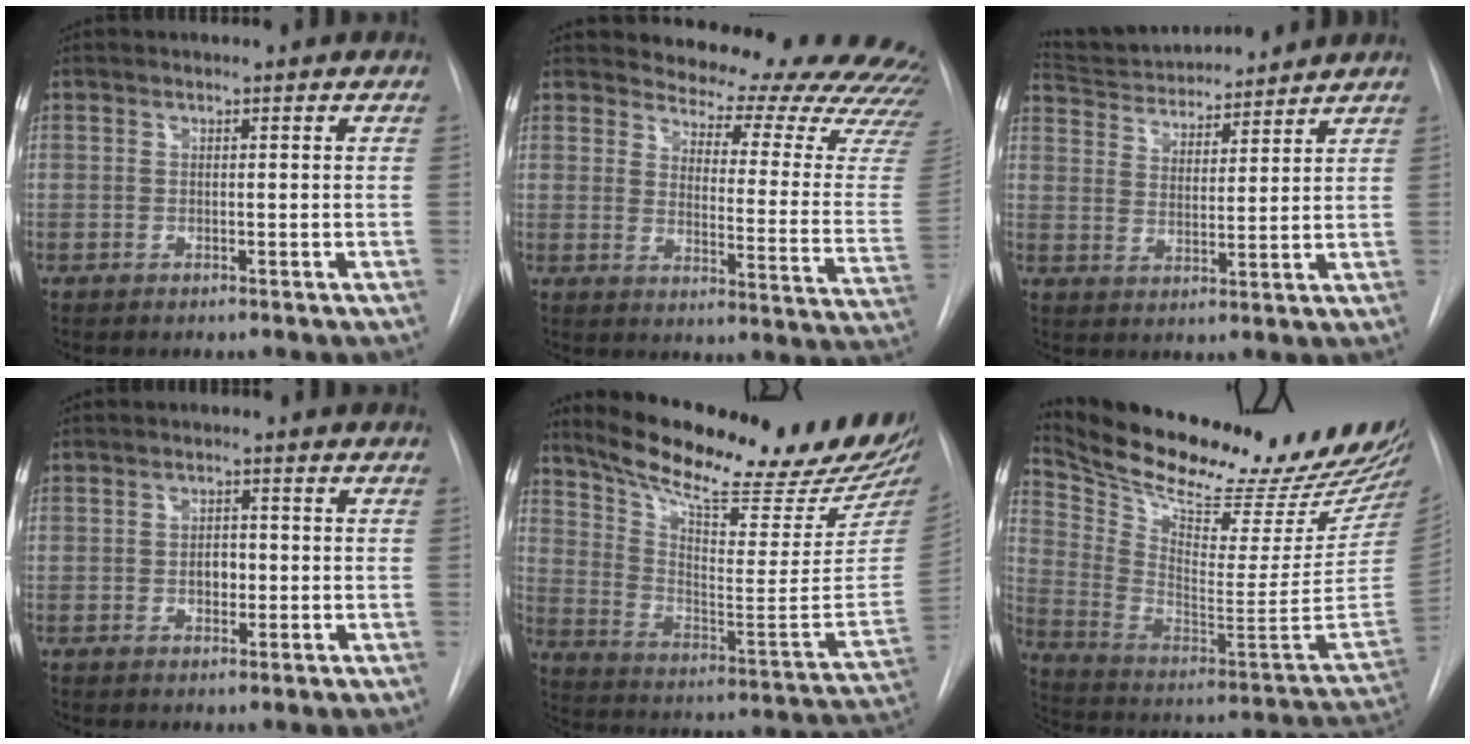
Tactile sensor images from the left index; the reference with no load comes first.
{"total": 24.3, "force": [22.8, 5.3, 6.8], "torque": [-0.082, -0.134, 0.247]}
{"total": 13.2, "force": [12.5, 2.2, 3.5], "torque": [-0.062, 0.022, 0.207]}
{"total": 2.4, "force": [-0.3, 1.6, 1.7], "torque": [-0.023, 0.004, -0.004]}
{"total": 28.1, "force": [24.1, 3.1, 14.1], "torque": [-0.227, -0.083, 0.337]}
{"total": 30.3, "force": [26.5, 3.9, 14.2], "torque": [-0.233, -0.102, 0.370]}